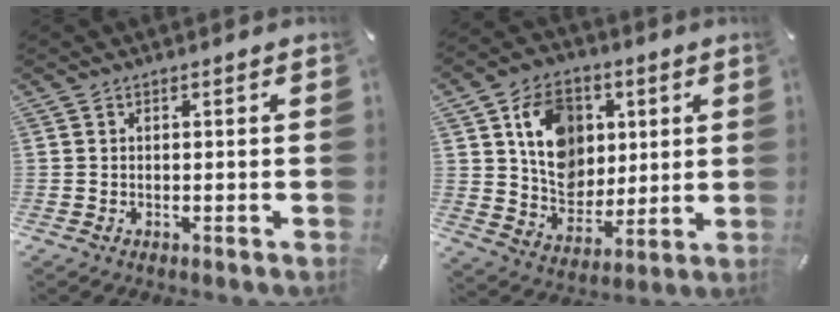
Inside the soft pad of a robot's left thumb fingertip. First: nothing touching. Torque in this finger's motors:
{"motor_torque": [0.93, 1.18, 1.29, -1.44, 0.54]}